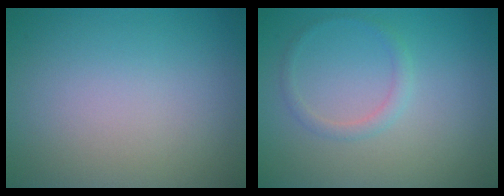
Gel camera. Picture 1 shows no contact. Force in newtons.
{"total": 1.3, "press": 1.3, "slide": 0.0}